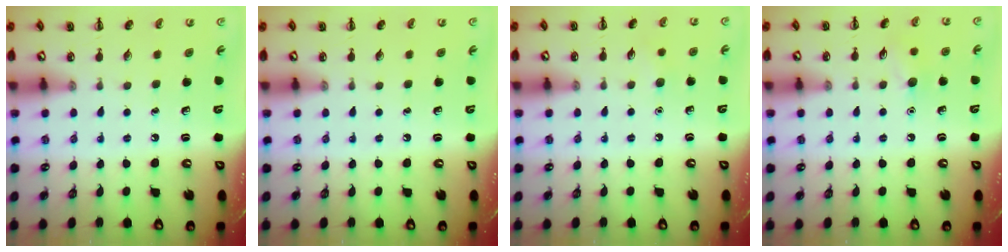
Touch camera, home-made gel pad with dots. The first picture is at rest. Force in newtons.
{"total": 0.0}
{"total": 5.4, "press": 5.1, "slide": 1.5}
{"total": 8.1, "press": 7.9, "slide": 1.8}